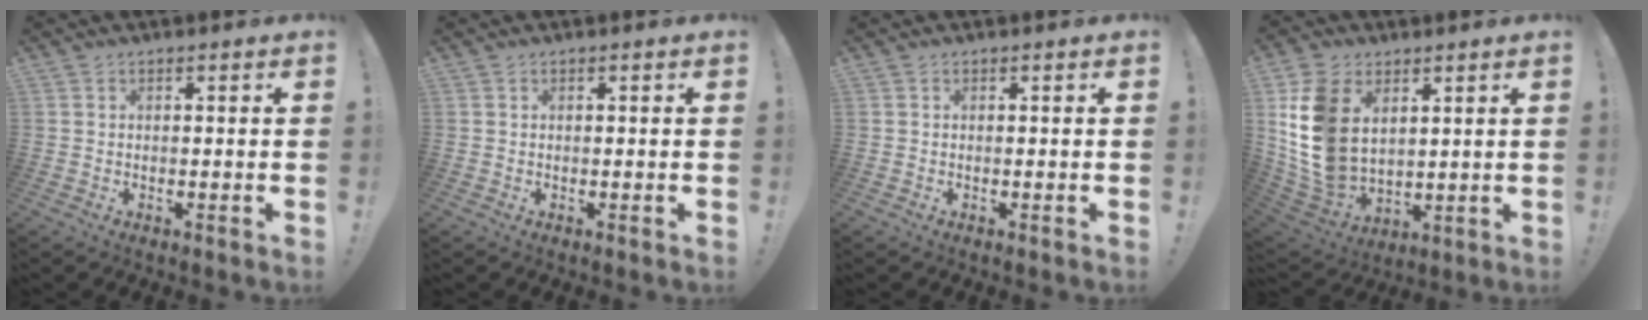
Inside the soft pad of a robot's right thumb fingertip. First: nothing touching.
{"total": 0.0}
{"total": 0.0}
{"total": 17.5, "force": [4.9, 12.5, 11.1], "torque": [-0.234, -0.025, 0.096]}